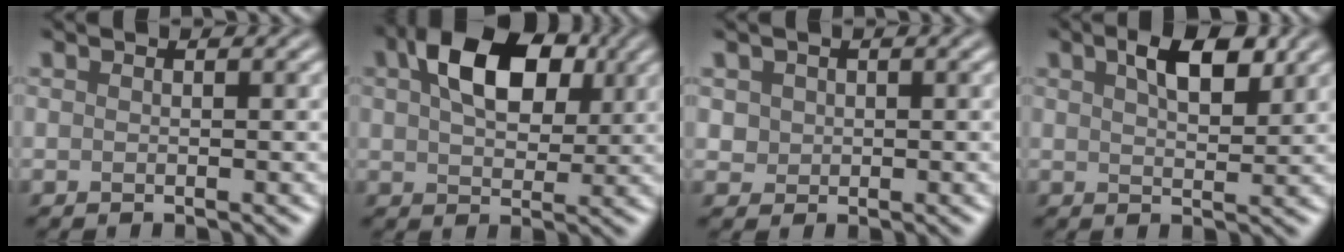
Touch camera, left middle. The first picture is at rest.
{"total": 8.8, "force": [2.9, 5.5, 6.2], "torque": [-0.109, 0.011, 0.040]}
{"total": 1.4, "force": [0.4, 1.3, 0.4], "torque": [-0.010, -0.005, 0.016]}
{"total": 4.2, "force": [2.1, 1.7, 3.3], "torque": [-0.055, 0.004, 0.035]}